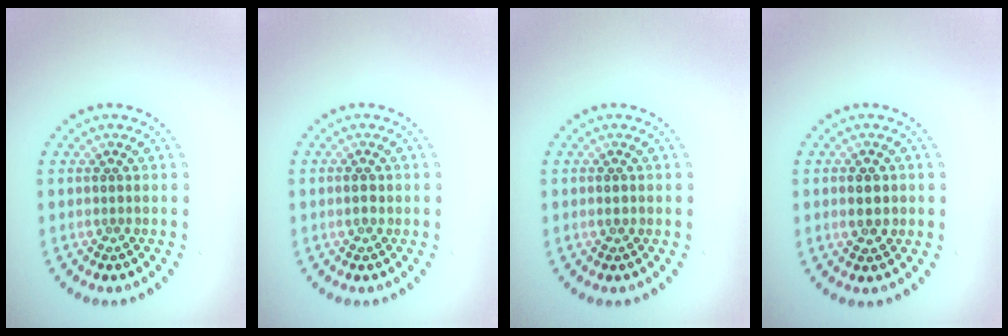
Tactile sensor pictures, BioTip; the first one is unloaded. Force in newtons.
{"total": 1.0, "press": 1.0, "slide": 0.2}
{"total": 0.8, "press": 0.8, "slide": 0.1}
{"total": 2.8, "press": 2.8, "slide": 0.2}